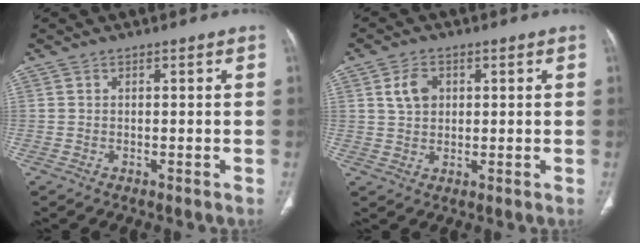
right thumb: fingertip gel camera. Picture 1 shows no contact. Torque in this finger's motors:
{"motor_torque": [-0.46, 0.45, 0.51, 0.15, 0.02]}